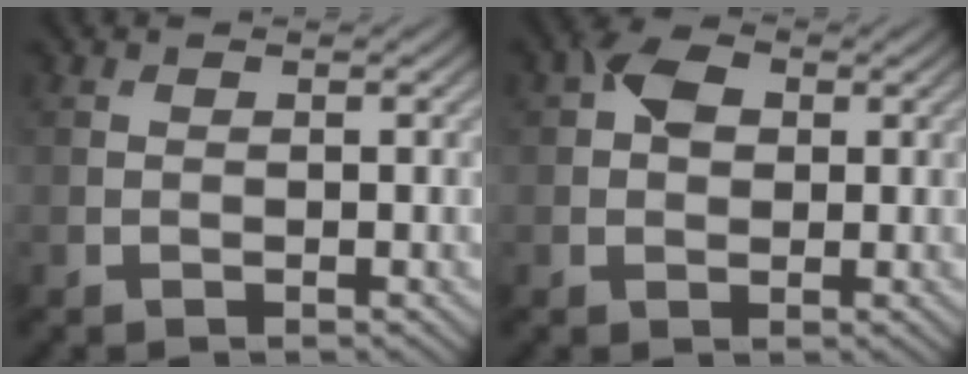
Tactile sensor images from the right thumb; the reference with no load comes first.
{"total": 3.8, "force": [0.9, 2.8, 2.4], "torque": [-0.044, 0.008, 0.006]}